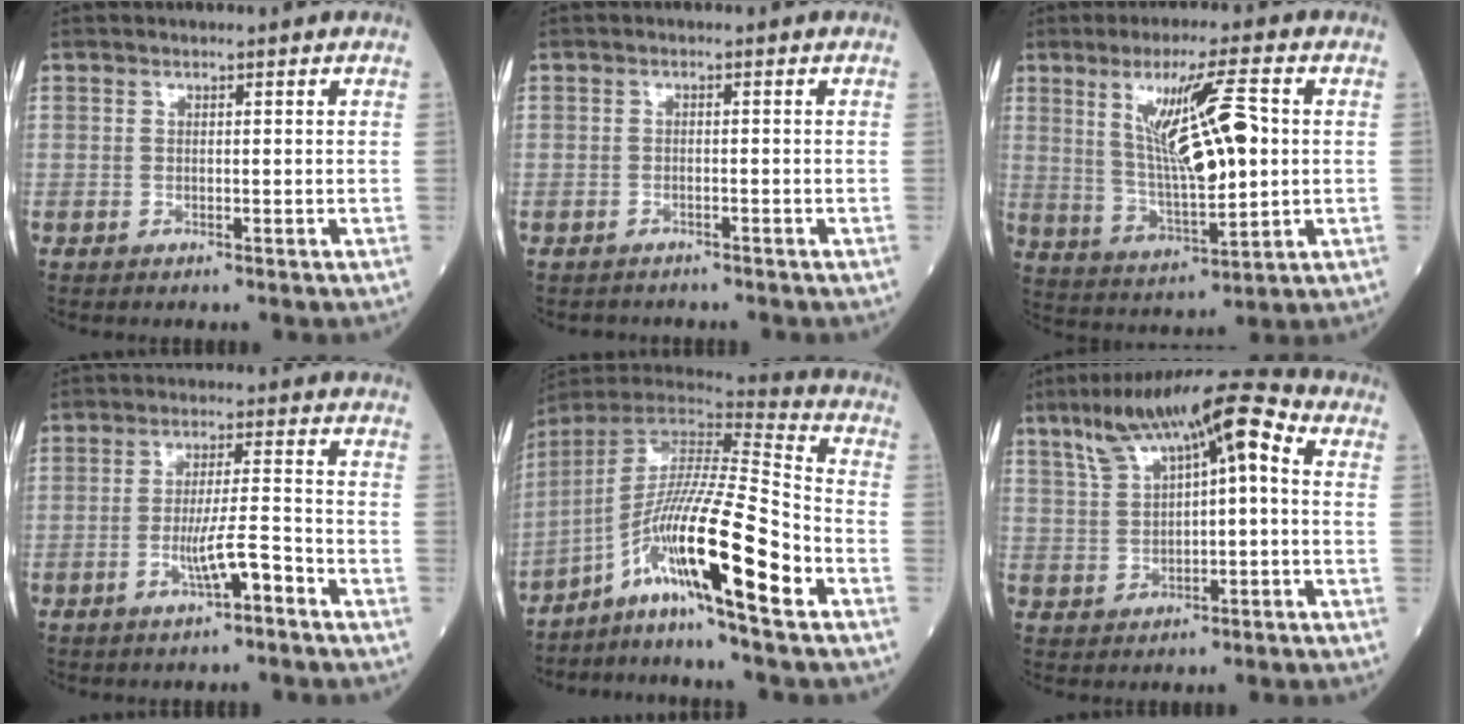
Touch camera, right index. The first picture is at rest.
{"total": 2.8, "force": [-2.3, 1.3, 0.8], "torque": [-0.027, -0.003, -0.029]}
{"total": 13.6, "force": [2.6, 2.1, 13.1], "torque": [-0.243, 0.001, 0.051]}
{"total": 5.7, "force": [-3.0, 0.5, 4.9], "torque": [-0.094, 0.004, -0.050]}
{"total": 18.6, "force": [-8.5, 0.4, 16.6], "torque": [-0.325, -0.020, -0.161]}
{"total": 13.6, "force": [4.9, 3.7, 12.1], "torque": [-0.202, 0.044, 0.078]}